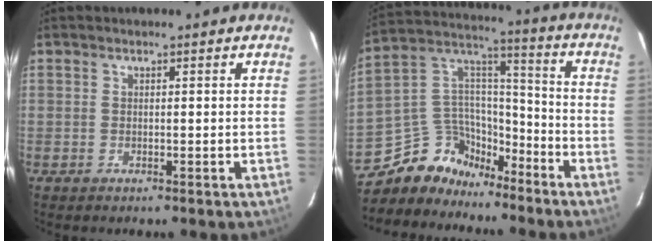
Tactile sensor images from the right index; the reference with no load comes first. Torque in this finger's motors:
{"motor_torque": [0.34, -0.44, -0.32, -0.14]}